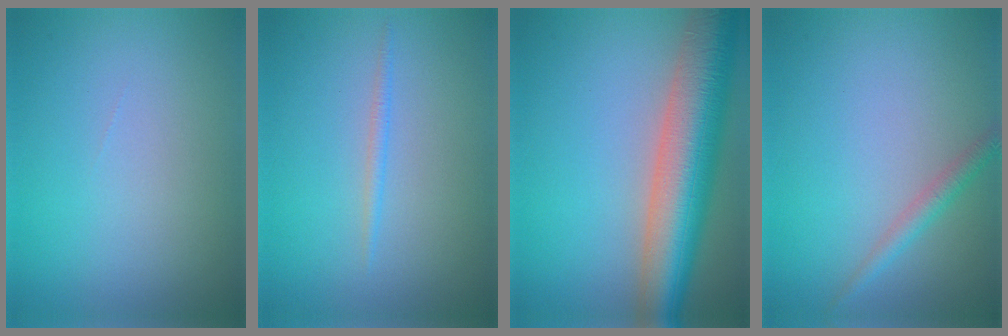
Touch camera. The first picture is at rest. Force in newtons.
{"total": 0.9, "press": 0.9, "slide": 0.1}
{"total": 10.2, "press": 10.2, "slide": 0.5}
{"total": 1.8, "press": 1.8, "slide": 0.0}